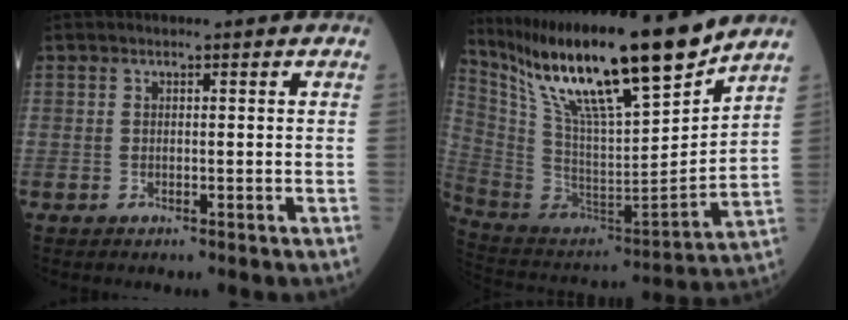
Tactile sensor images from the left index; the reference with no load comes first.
{"total": 22.4, "force": [17.3, 1.9, 14.1], "torque": [-0.247, -0.007, 0.315]}